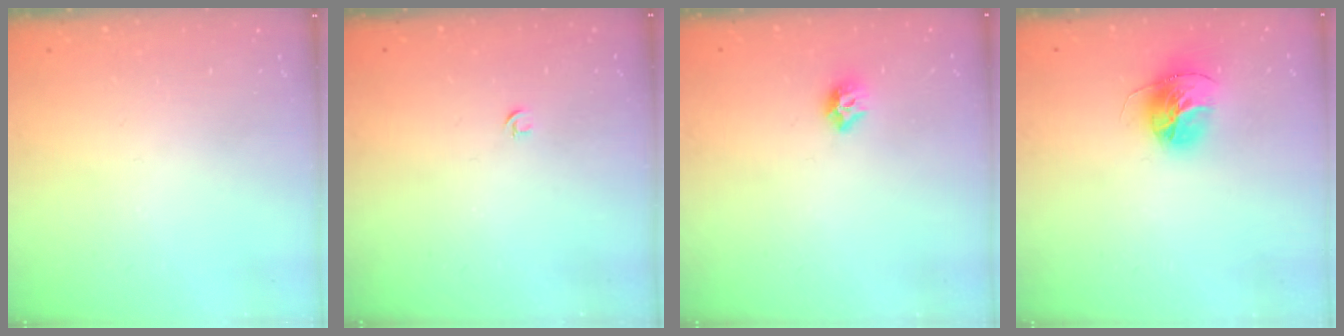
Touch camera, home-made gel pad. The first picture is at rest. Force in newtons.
{"total": 2.7, "press": 2.6, "slide": 0.6}
{"total": 7.5, "press": 7.4, "slide": 0.8}
{"total": 14.3, "press": 14.3, "slide": 1.5}